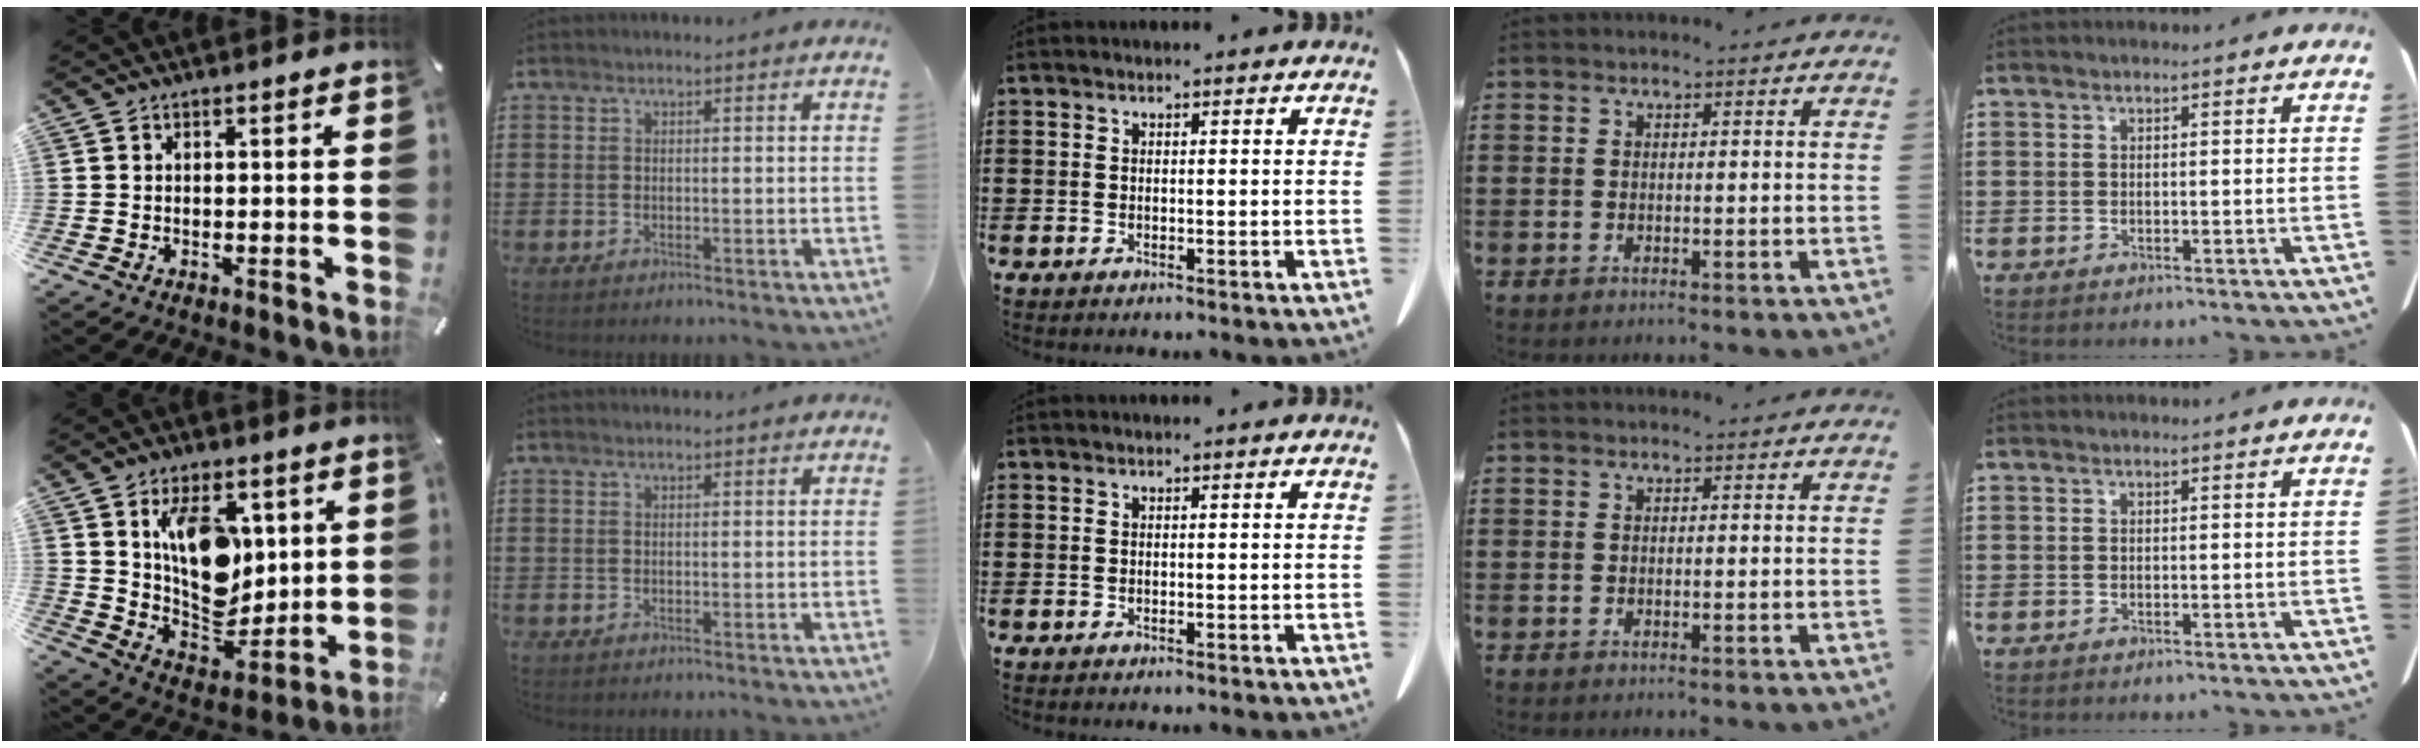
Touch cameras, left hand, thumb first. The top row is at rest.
{"thumb": {"total": 15.0, "force": [5.5, 10.2, 9.5], "torque": [-0.143, -0.025, 0.105]}}